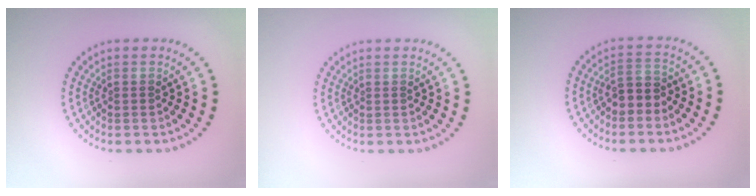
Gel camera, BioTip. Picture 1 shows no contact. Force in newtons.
{"total": 0.0}
{"total": 2.4, "press": 2.2, "slide": 1.0}